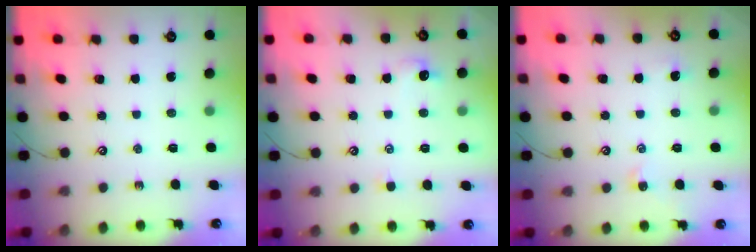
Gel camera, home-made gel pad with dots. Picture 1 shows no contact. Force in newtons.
{"total": 0.8, "press": 0.4, "slide": 0.7}
{"total": 0.6, "press": 0.4, "slide": 0.4}